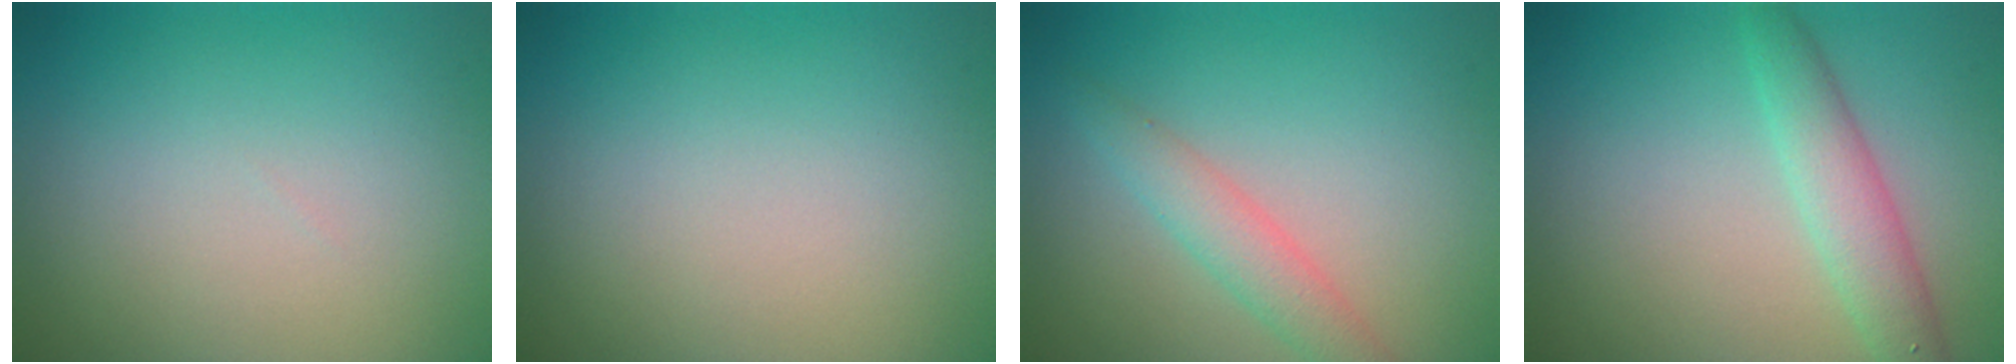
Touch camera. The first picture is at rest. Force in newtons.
{"total": 0.0}
{"total": 2.7, "press": 2.7, "slide": 0.1}
{"total": 3.2, "press": 3.2, "slide": 0.1}